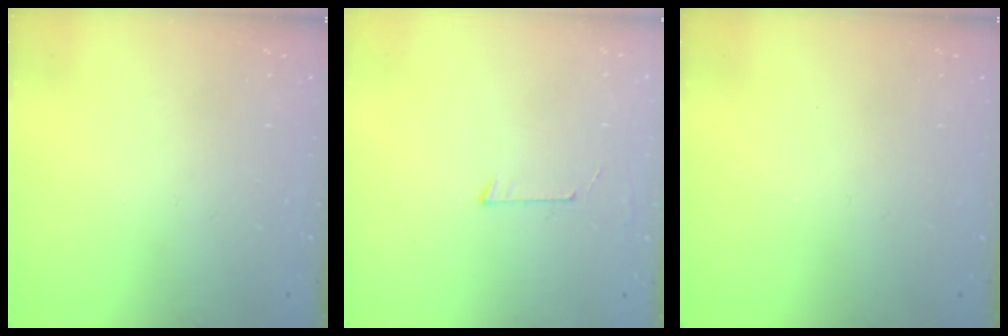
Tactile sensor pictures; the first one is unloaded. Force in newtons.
{"total": 3.2, "press": 3.2, "slide": 0.2}
{"total": 0.0}